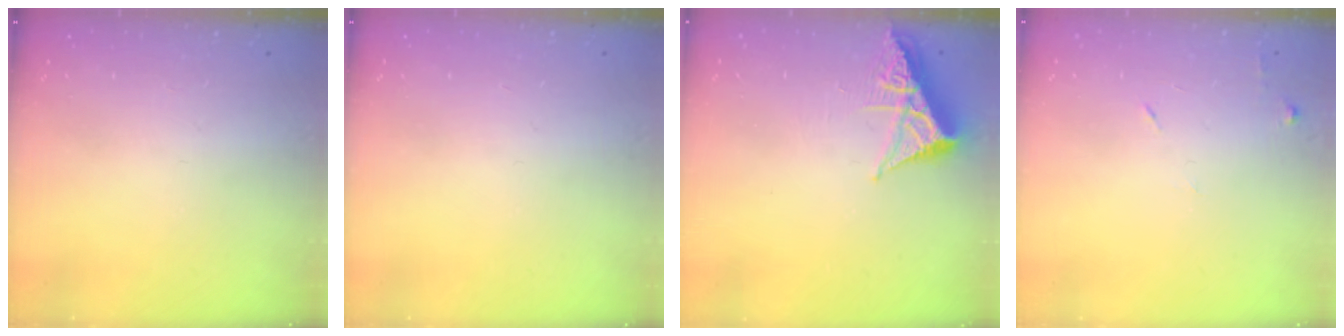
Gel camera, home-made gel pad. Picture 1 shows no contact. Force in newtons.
{"total": 0.0}
{"total": 6.0, "press": 5.9, "slide": 0.8}
{"total": 6.3, "press": 6.2, "slide": 0.7}